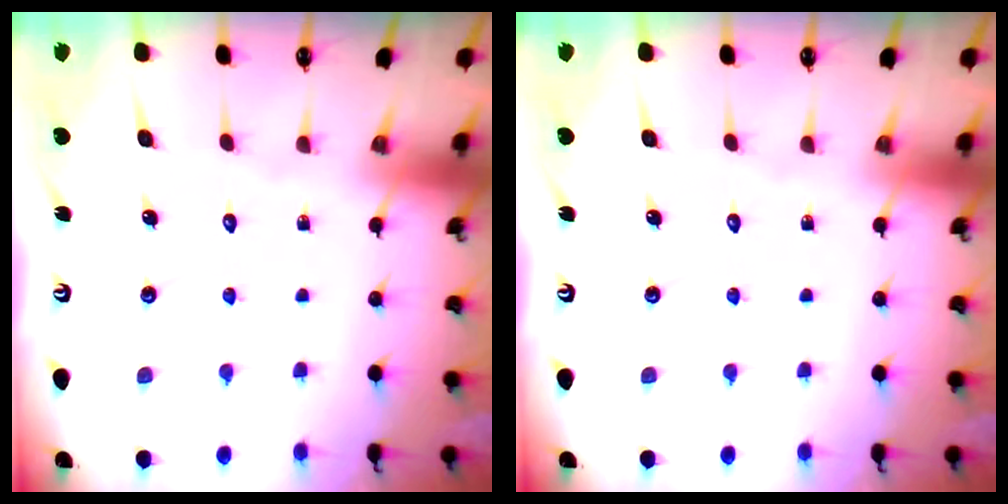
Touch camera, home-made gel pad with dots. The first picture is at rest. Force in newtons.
{"total": 0.0}